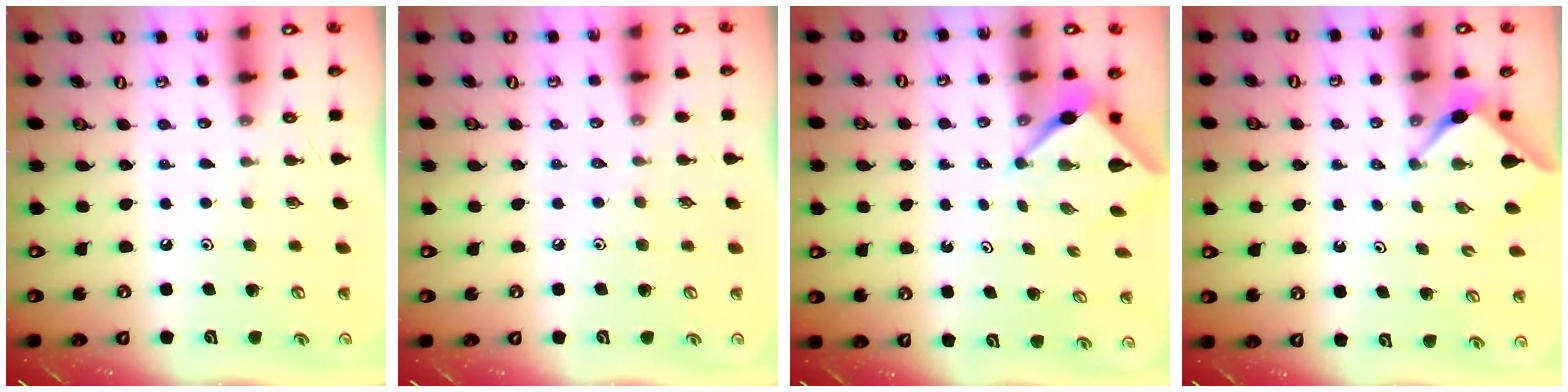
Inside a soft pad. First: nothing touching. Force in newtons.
{"total": 2.1, "press": 2.1, "slide": 0.4}
{"total": 3.0, "press": 3.0, "slide": 0.2}
{"total": 3.0, "press": 2.9, "slide": 0.3}